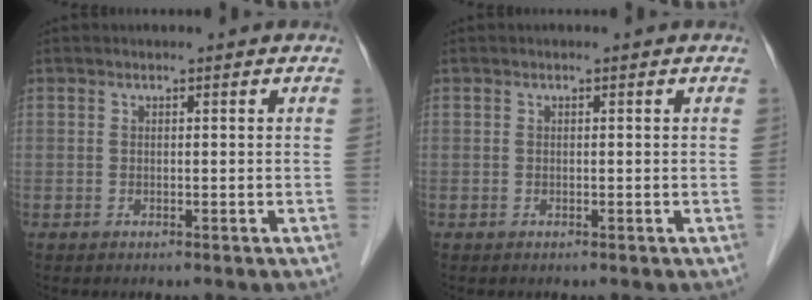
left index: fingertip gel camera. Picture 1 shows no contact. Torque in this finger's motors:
{"motor_torque": [-0.01, 0.02, -0.01, -0.01]}